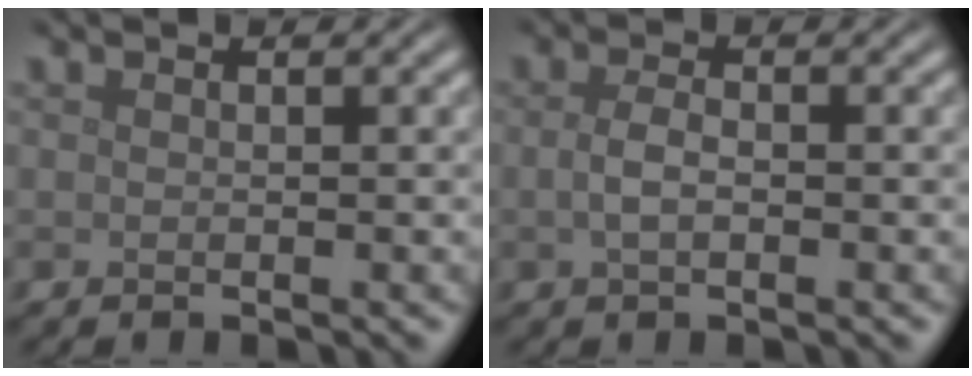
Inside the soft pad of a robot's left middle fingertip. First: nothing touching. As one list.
[{"total": 1.9, "force": [-0.3, 0.9, 1.6], "torque": [-0.037, 0.000, -0.006]}]